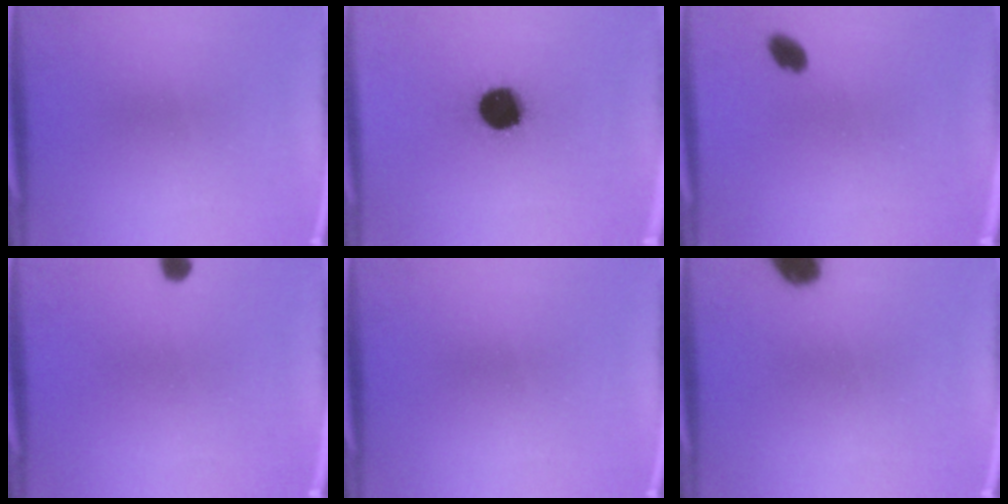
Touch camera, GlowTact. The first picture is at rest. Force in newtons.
{"total": 15.2}
{"total": 2.8}
{"total": 2.0}
{"total": 0.0}
{"total": 9.3}